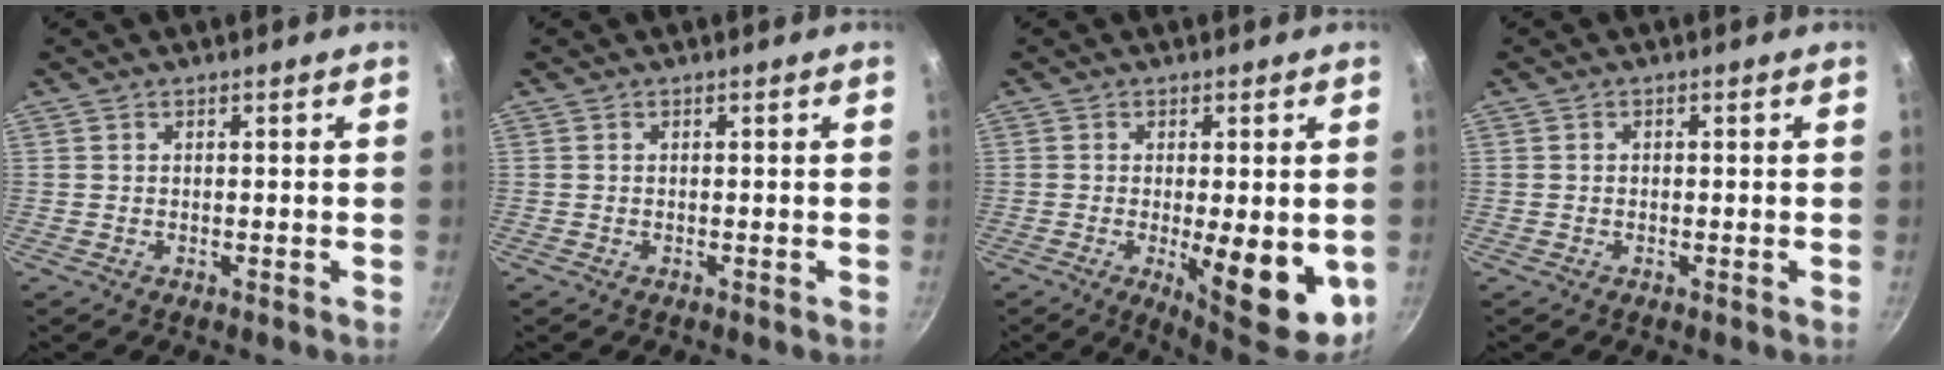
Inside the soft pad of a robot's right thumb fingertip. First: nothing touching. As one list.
[{"total": 0.0}, {"total": 12.7, "force": [-2.3, 4.1, 11.8], "torque": [-0.134, -0.007, -0.018]}, {"total": 0.6, "force": [-0.1, 0.5, 0.3], "torque": [-0.005, 0.003, -0.002]}]